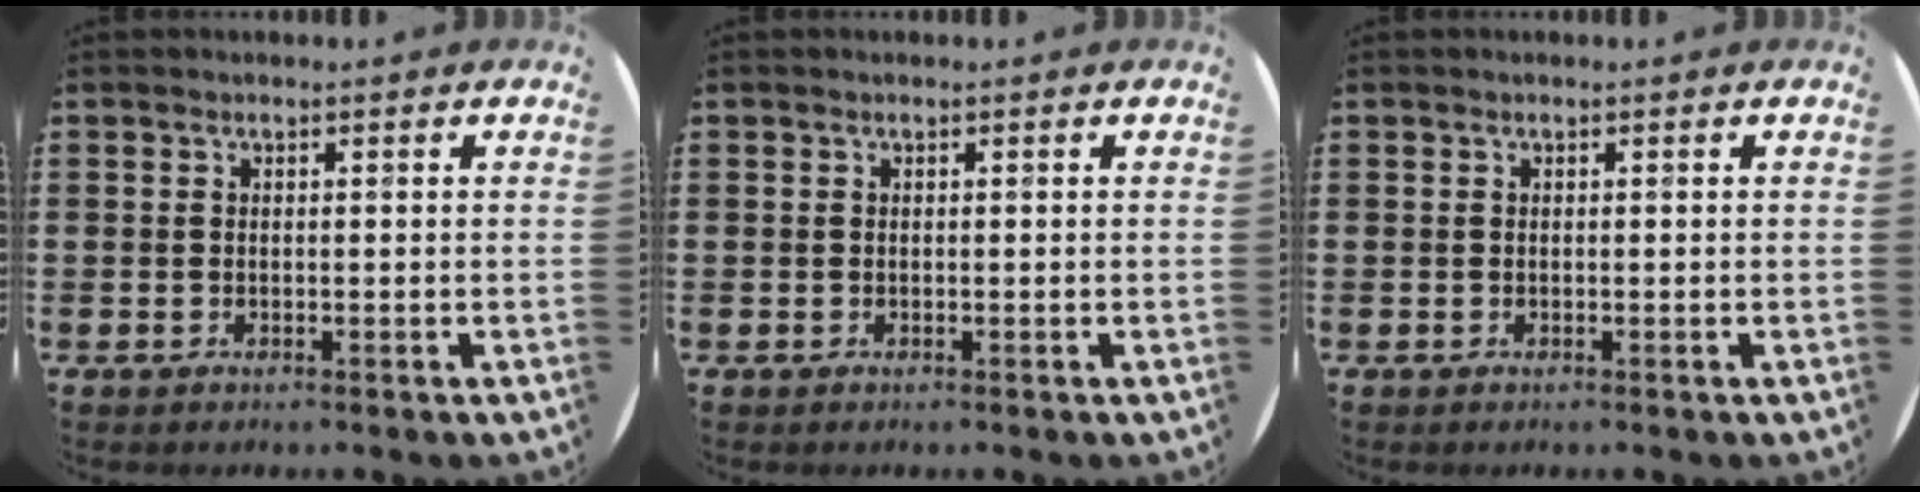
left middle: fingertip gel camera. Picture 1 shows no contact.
{"total": 0.0}
{"total": 0.0}